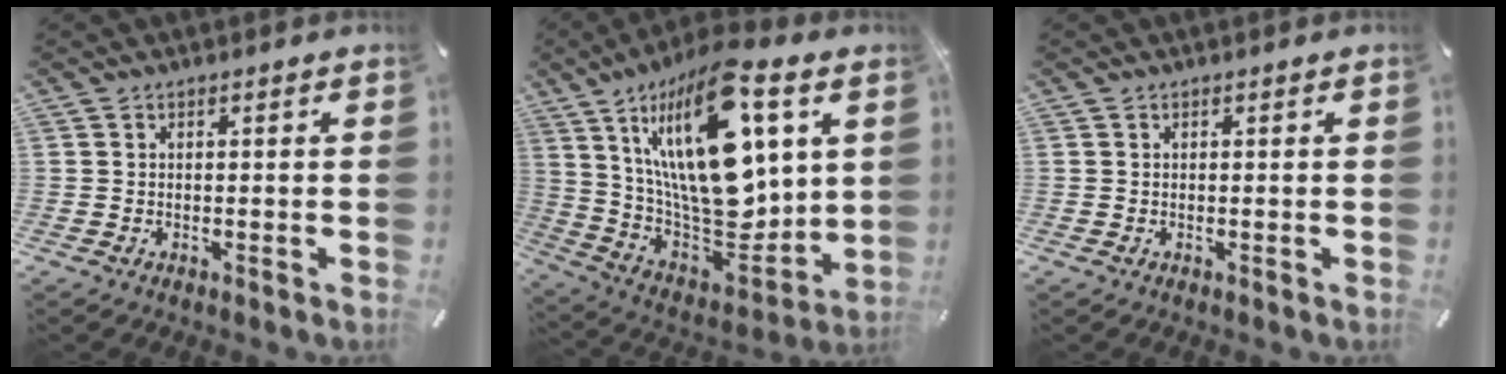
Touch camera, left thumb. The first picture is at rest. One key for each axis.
{"total": 29.3, "fx": 9.9, "fy": 12.4, "fz": 24.6, "tx": -0.476, "ty": -0.075, "tz": 0.166}
{"total": 0.0}